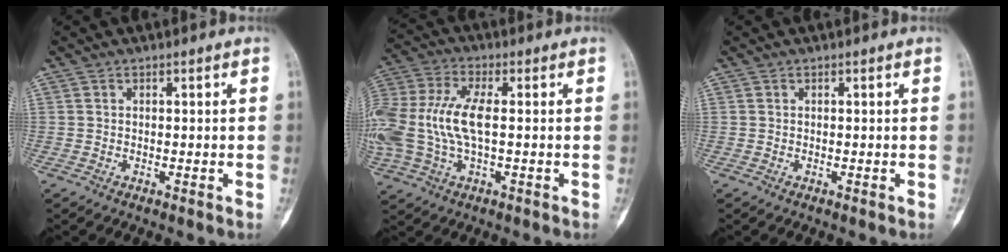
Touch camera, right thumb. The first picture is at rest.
{"total": 16.2, "force": [-0.1, 7.7, 14.2], "torque": [-0.353, 0.017, -0.002]}
{"total": 0.0}